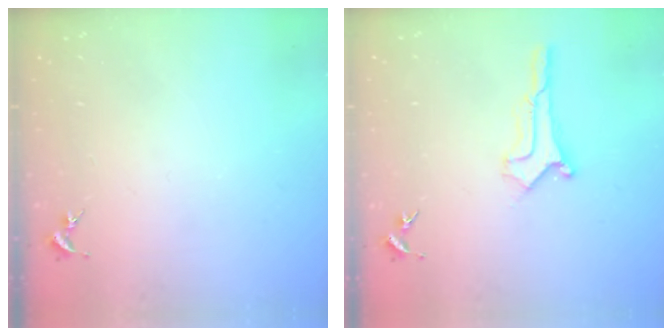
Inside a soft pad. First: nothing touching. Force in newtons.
{"total": 0.9, "press": 0.9, "slide": 0.1}